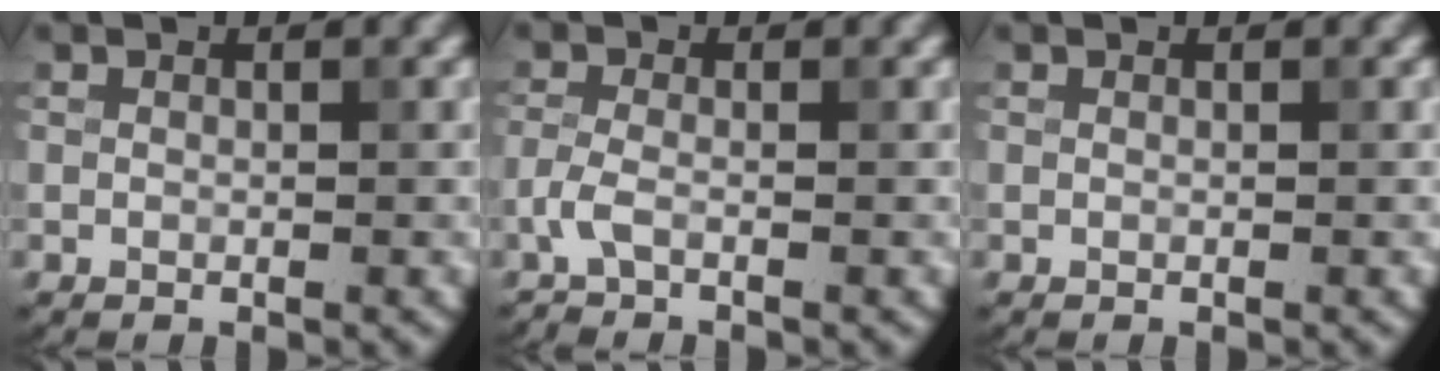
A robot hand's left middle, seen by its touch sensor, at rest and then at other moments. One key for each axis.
{"total": 1.5, "fx": -1.1, "fy": 0.2, "fz": 1.0, "tx": -0.025, "ty": -0.001, "tz": -0.030}
{"total": 0.0}